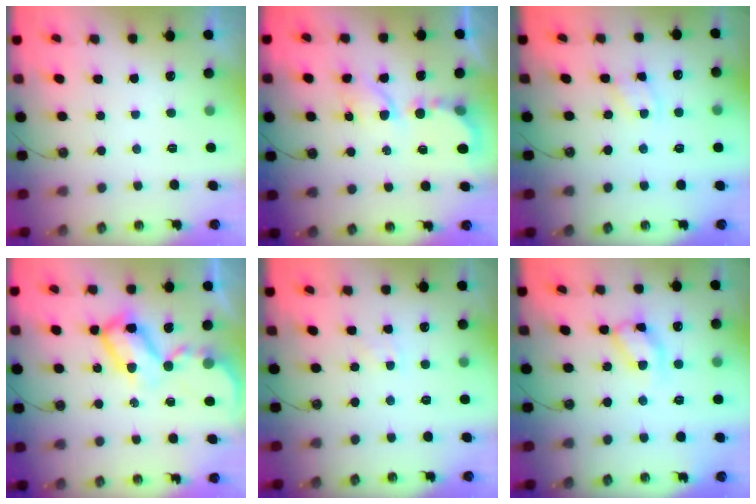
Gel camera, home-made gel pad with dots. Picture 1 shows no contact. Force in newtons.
{"total": 6.3, "press": 6.2, "slide": 0.6}
{"total": 2.7, "press": 2.7, "slide": 0.4}
{"total": 12.4, "press": 12.4, "slide": 1.1}
{"total": 2.7, "press": 2.7, "slide": 0.4}
{"total": 14.1, "press": 14.1, "slide": 0.9}